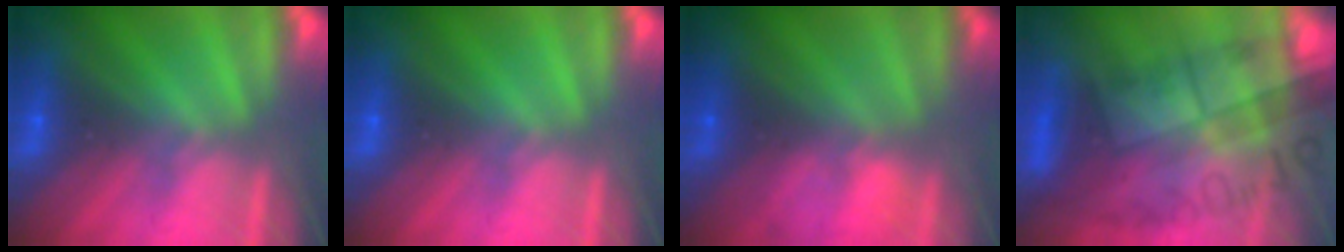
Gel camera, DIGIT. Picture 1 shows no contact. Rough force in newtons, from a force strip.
{"total": 0.0}
{"total": 2.4}
{"total": 11.5}